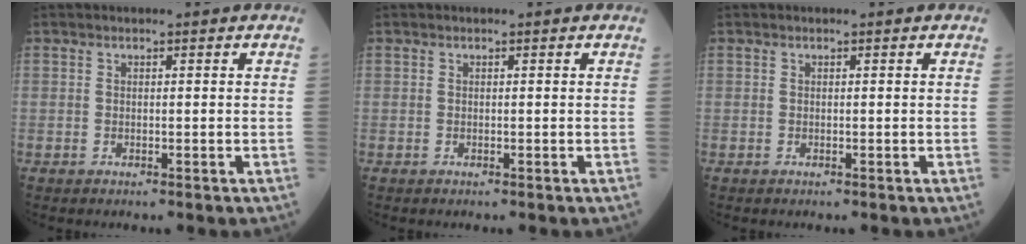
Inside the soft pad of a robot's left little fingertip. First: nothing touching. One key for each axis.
{"total": 0.0}
{"total": 0.0}